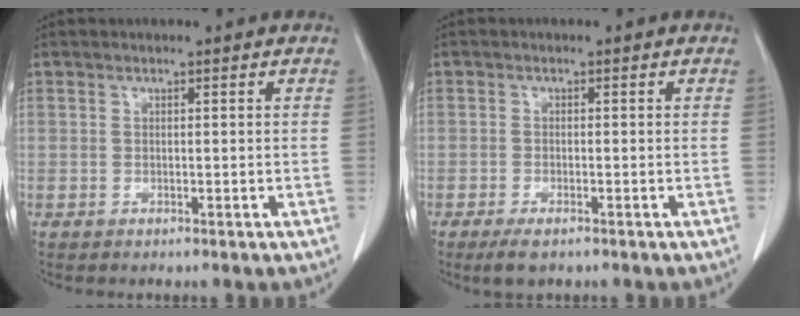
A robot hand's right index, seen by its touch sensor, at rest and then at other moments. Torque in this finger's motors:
{"motor_torque": [0.20, -0.17, 0.13, 0.02]}